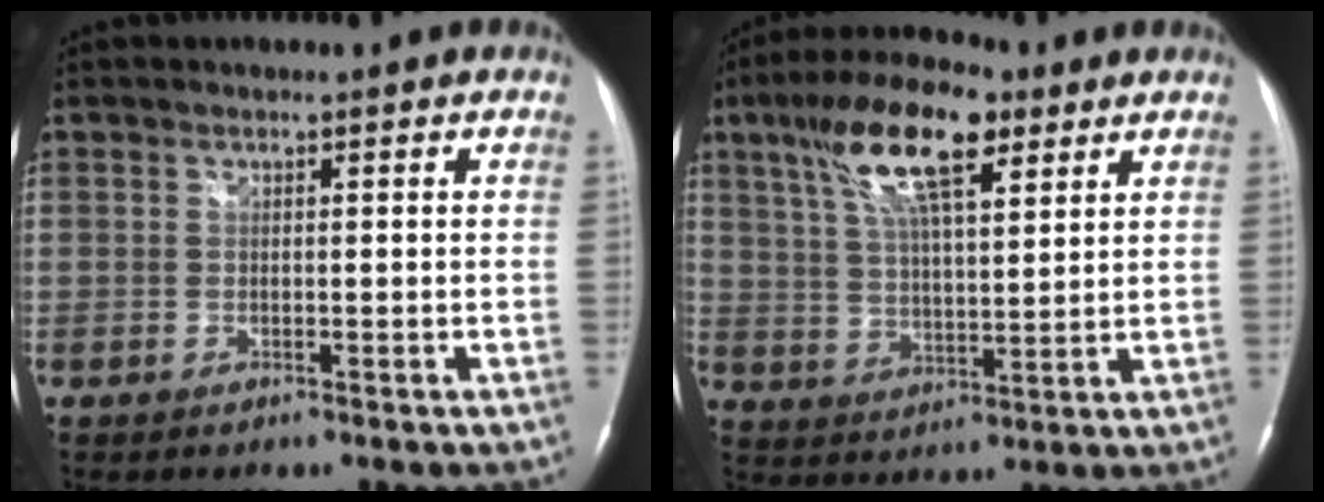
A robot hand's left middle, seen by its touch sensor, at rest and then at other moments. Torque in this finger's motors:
{"motor_torque": [2.06, -0.08, 1.00, 0.21]}